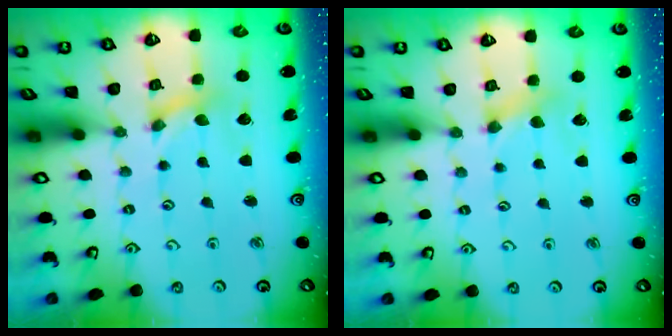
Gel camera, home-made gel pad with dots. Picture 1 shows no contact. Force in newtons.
{"total": 3.4, "press": 3.4, "slide": 0.3}